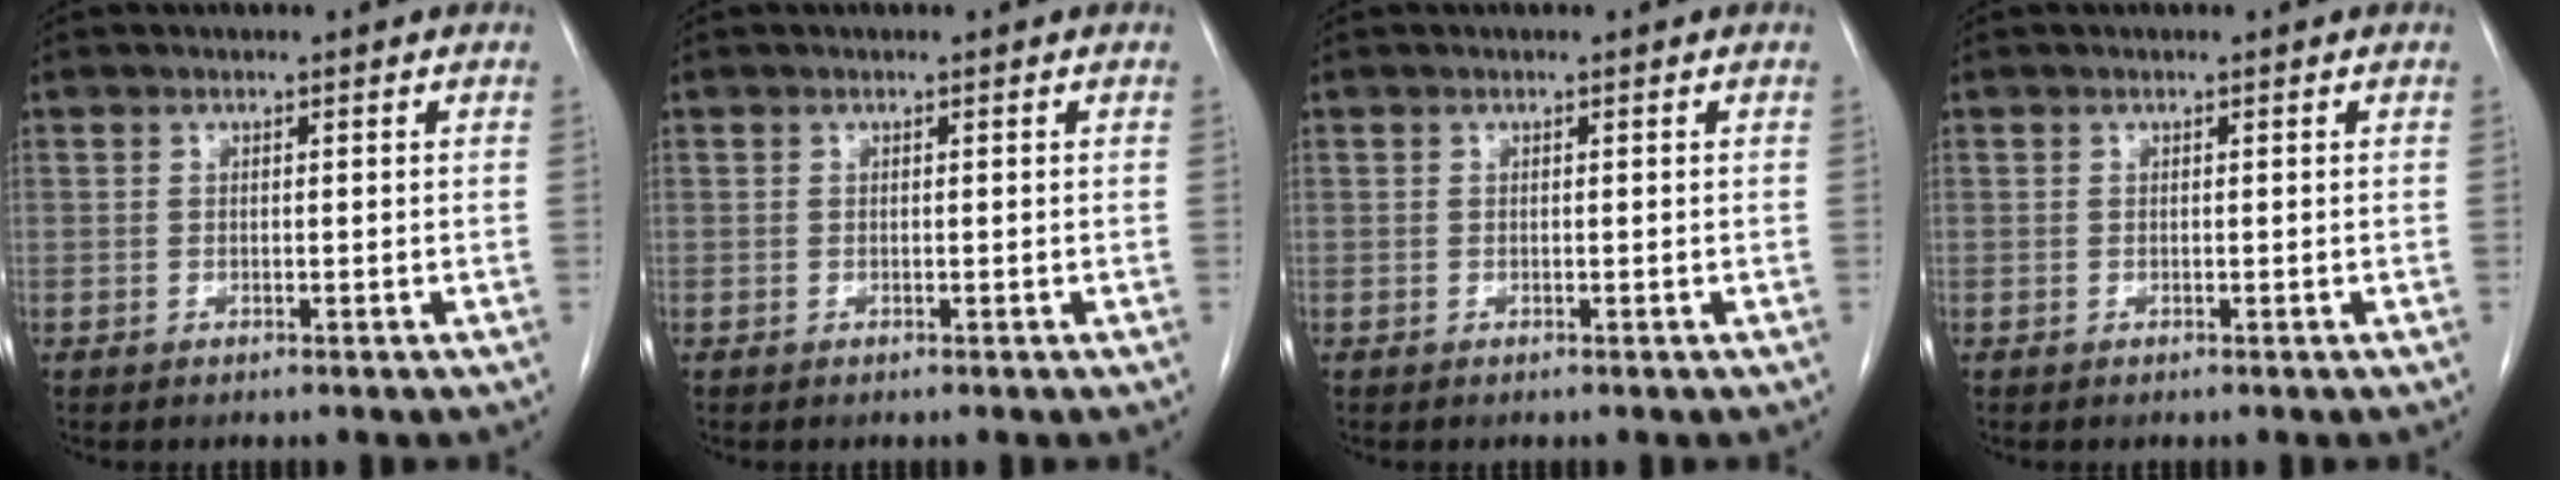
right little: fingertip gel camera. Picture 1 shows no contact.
{"total": 0.0}
{"total": 0.0}
{"total": 0.0}